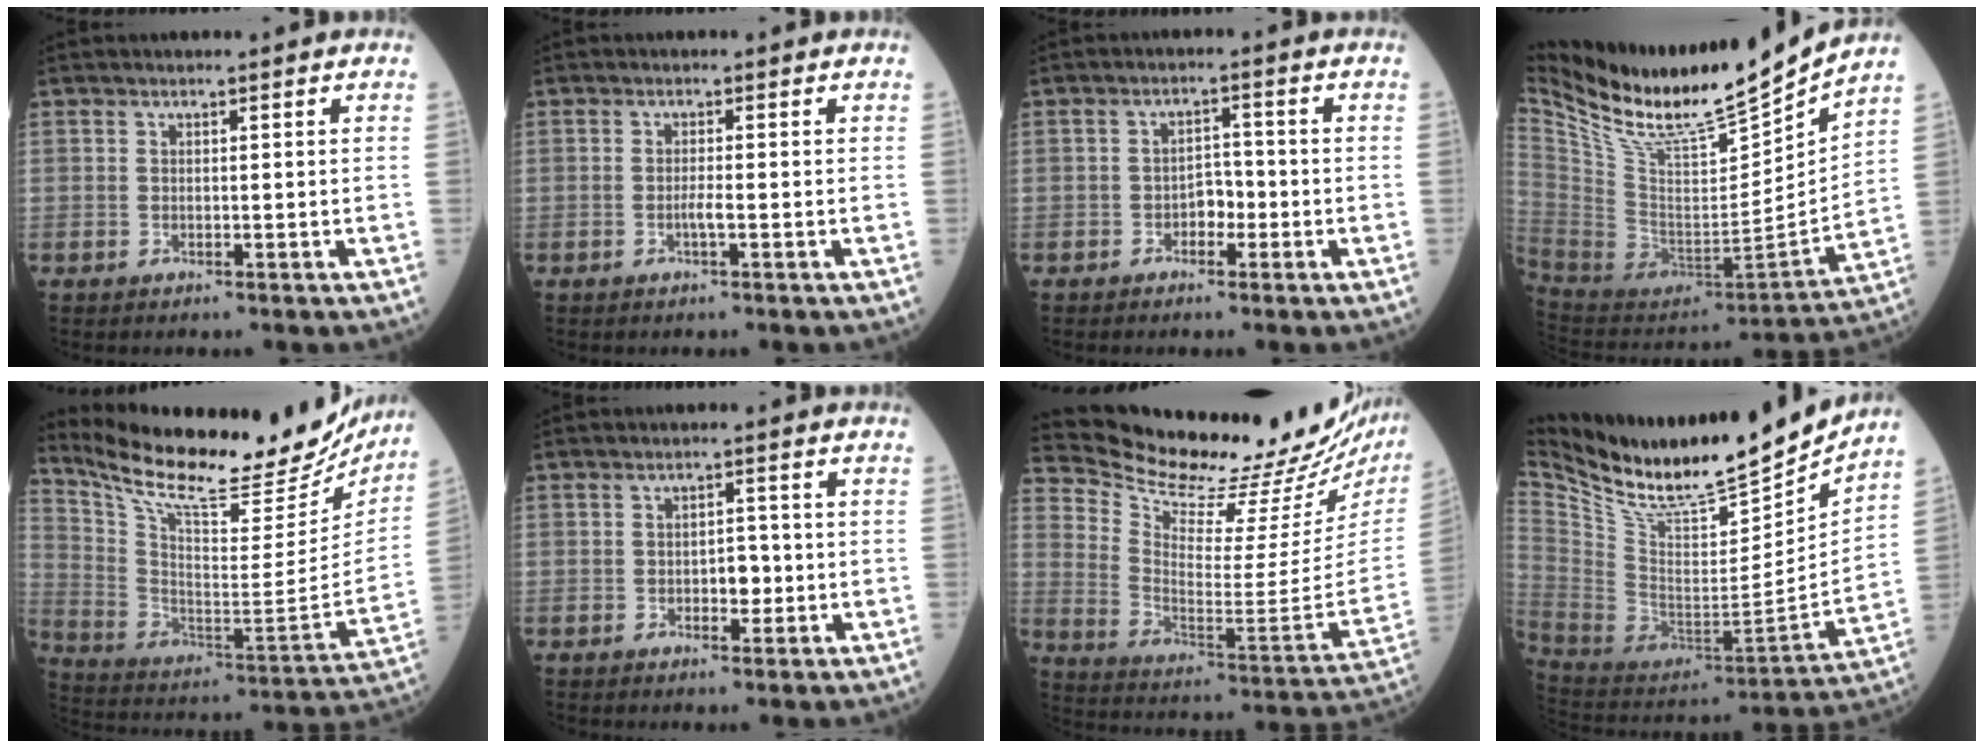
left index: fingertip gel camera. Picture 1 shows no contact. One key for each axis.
{"total": 1.4, "fx": -0.9, "fy": -0.1, "fz": 1.1, "tx": -0.024, "ty": -0.005, "tz": -0.016}
{"total": 2.9, "fx": -1.6, "fy": 1.6, "fz": 1.8, "tx": -0.022, "ty": 0.004, "tz": -0.032}
{"total": 22.4, "fx": 19.7, "fy": 1.8, "fz": 10.6, "tx": -0.208, "ty": -0.053, "tz": 0.347}
{"total": 26.9, "fx": 23.4, "fy": 6.0, "fz": 11.8, "tx": -0.208, "ty": -0.053, "tz": 0.337}
{"total": 2.8, "fx": -1.0, "fy": 1.5, "fz": 2.2, "tx": -0.026, "ty": 0.000, "tz": -0.013}
{"total": 27.1, "fx": 24.8, "fy": 3.8, "fz": 10.2, "tx": -0.176, "ty": -0.111, "tz": 0.336}
{"total": 21.2, "fx": 19.1, "fy": 2.3, "fz": 9.0, "tx": -0.183, "ty": -0.053, "tz": 0.328}